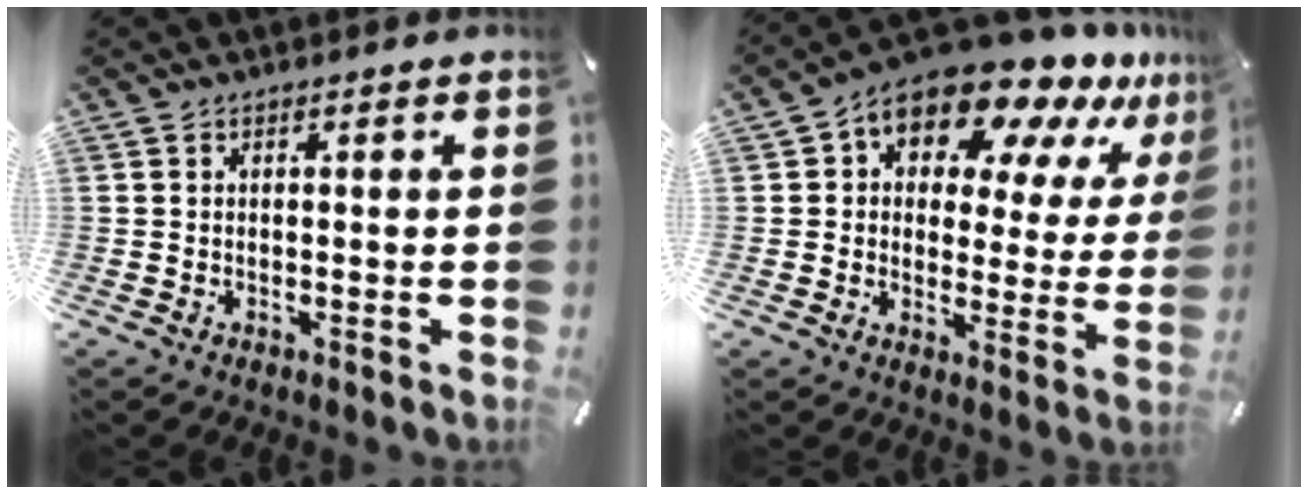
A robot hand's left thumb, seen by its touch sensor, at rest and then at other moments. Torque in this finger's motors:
{"motor_torque": [0.74, 0.92, 1.81, -0.95, 0.29]}